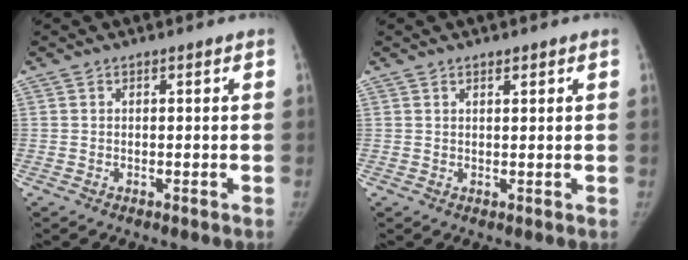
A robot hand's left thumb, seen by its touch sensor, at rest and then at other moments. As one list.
[{"total": 1.3, "force": [0.9, 0.5, 0.8], "torque": [-0.008, -0.004, 0.014]}]